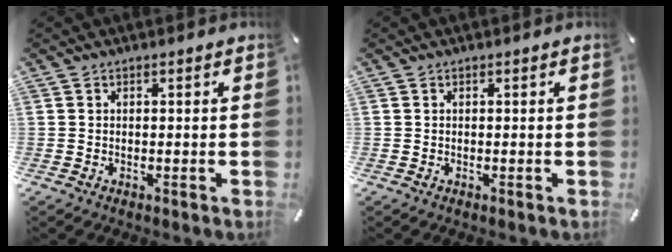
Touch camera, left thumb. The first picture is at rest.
{"total": 0.0}